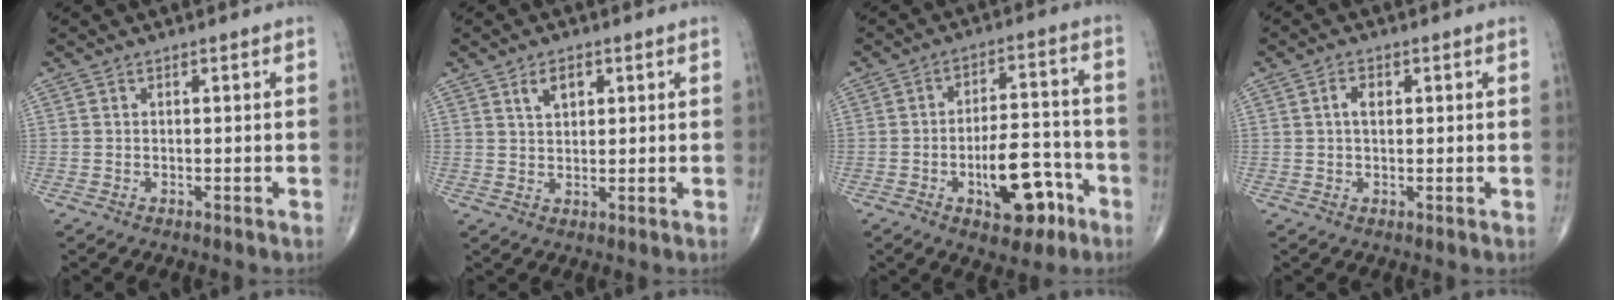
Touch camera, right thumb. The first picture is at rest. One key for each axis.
{"total": 3.7, "fx": 1.8, "fy": 2.2, "fz": 2.4, "tx": -0.031, "ty": -0.007, "tz": 0.032}
{"total": 12.3, "fx": -5.1, "fy": 6.0, "fz": 9.5, "tx": -0.120, "ty": 0.042, "tz": -0.072}
{"total": 2.6, "fx": 0.6, "fy": 1.6, "fz": 1.9, "tx": -0.033, "ty": 0.006, "tz": 0.010}